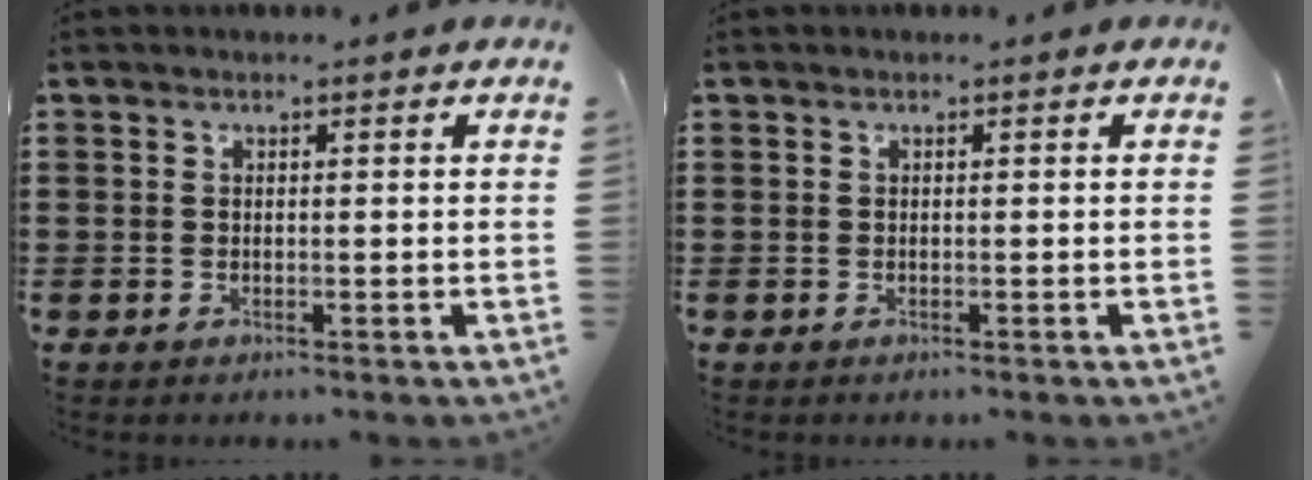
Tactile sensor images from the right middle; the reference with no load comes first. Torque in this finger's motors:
{"motor_torque": [-0.20, -0.03, -0.07, -0.02]}